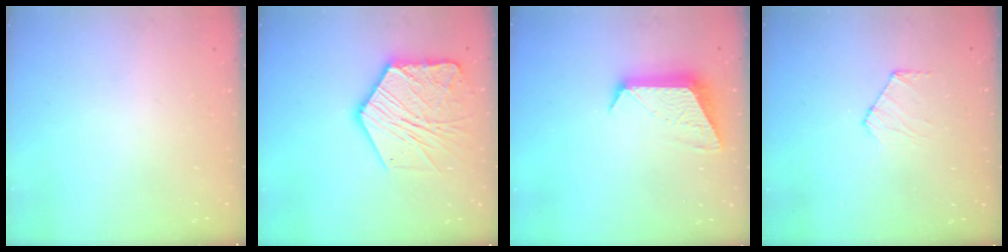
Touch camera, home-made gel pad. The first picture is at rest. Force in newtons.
{"total": 17.1, "press": 17.0, "slide": 1.7}
{"total": 10.9, "press": 10.9, "slide": 0.4}
{"total": 6.5, "press": 6.4, "slide": 0.6}